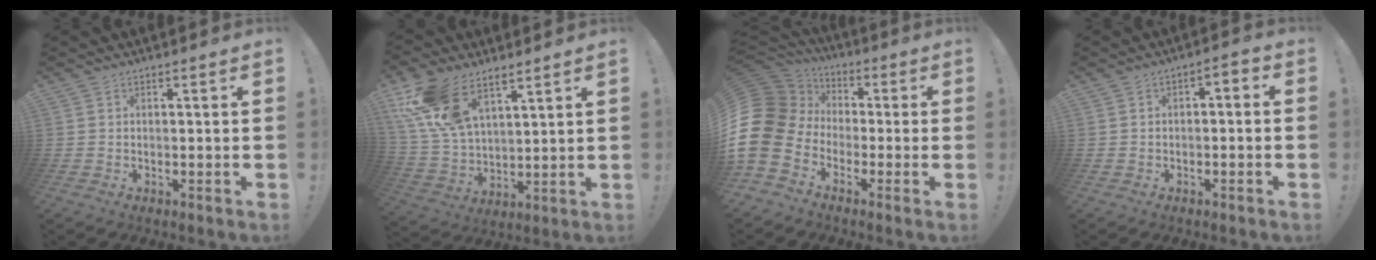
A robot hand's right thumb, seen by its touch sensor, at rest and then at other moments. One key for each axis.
{"total": 16.1, "fx": 10.3, "fy": 8.4, "fz": 9.0, "tx": -0.191, "ty": -0.056, "tz": 0.196}
{"total": 17.1, "fx": -2.0, "fy": 13.6, "fz": 10.2, "tx": -0.205, "ty": 0.014, "tz": -0.018}
{"total": 2.9, "fx": -2.1, "fy": 1.3, "fz": 1.4, "tx": -0.020, "ty": 0.015, "tz": -0.040}